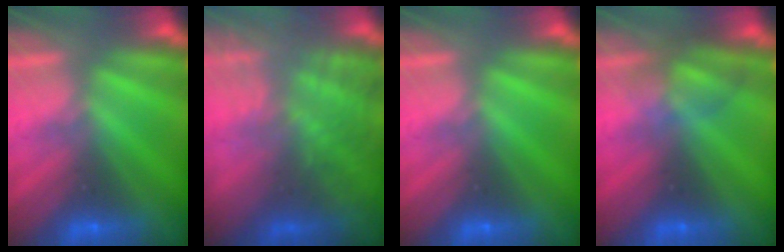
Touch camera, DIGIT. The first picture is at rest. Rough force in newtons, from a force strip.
{"total": 7.0}
{"total": 0.0}
{"total": 2.5}